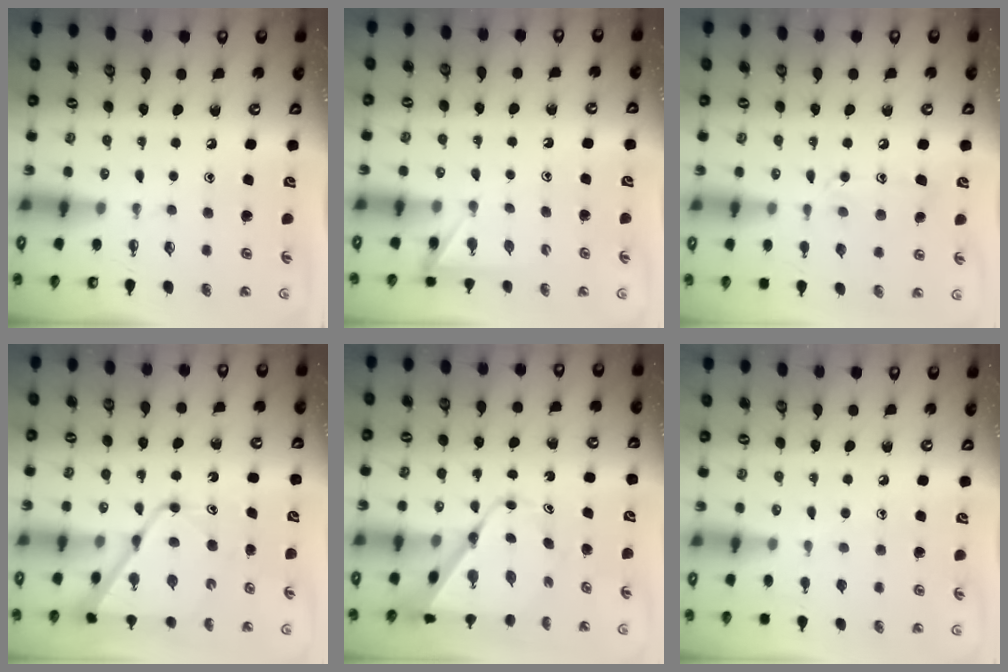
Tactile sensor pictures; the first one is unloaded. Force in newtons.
{"total": 5.2, "press": 5.2, "slide": 0.4}
{"total": 12.4, "press": 12.4, "slide": 0.8}
{"total": 12.4, "press": 12.3, "slide": 1.2}
{"total": 10.0, "press": 10.0, "slide": 1.0}
{"total": 7.4, "press": 7.4, "slide": 0.6}